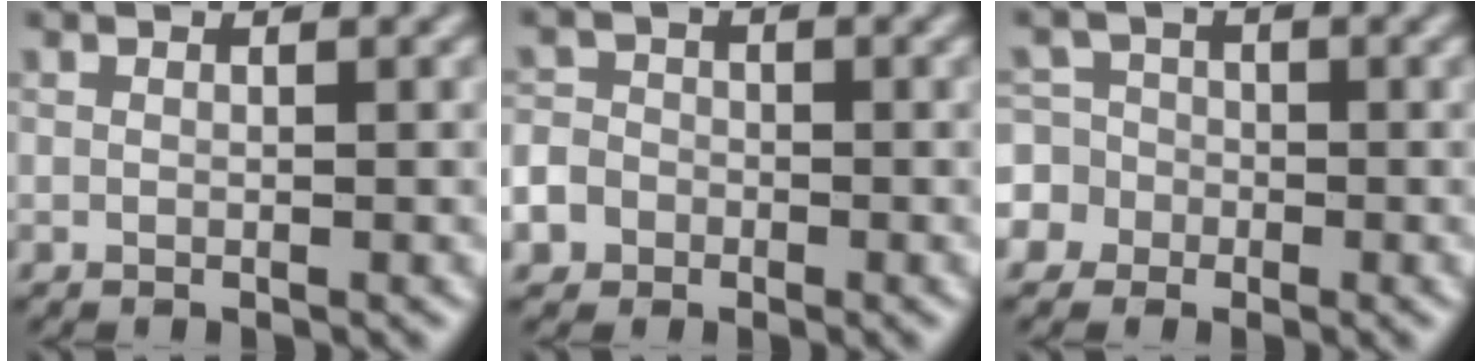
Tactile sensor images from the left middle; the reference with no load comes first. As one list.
[{"total": 5.7, "force": [-3.4, 4.4, 1.2], "torque": [-0.026, -0.010, -0.073]}, {"total": 6.5, "force": [-2.4, 5.9, 1.3], "torque": [-0.039, 0.021, -0.075]}]